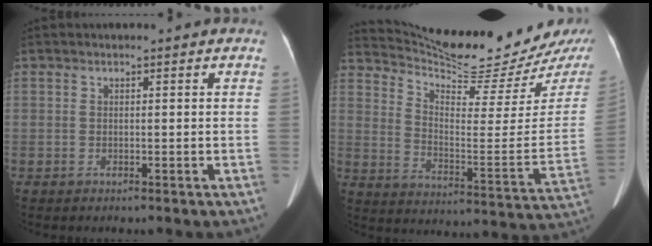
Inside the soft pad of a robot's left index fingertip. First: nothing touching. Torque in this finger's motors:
{"motor_torque": [0.75, -1.39, 0.00, -0.01]}